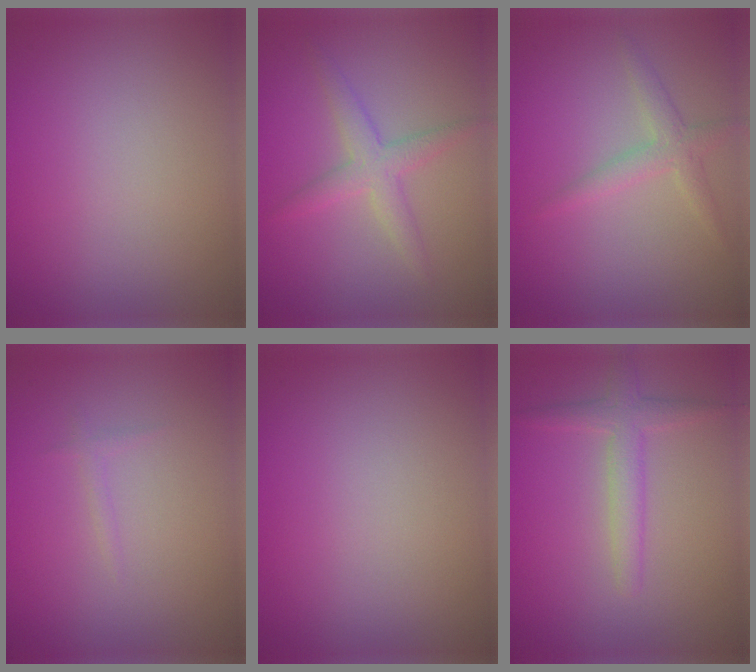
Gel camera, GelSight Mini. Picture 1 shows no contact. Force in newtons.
{"total": 2.7, "press": 2.7, "slide": 0.1}
{"total": 2.2, "press": 2.1, "slide": 0.1}
{"total": 0.7, "press": 0.7, "slide": 0.1}
{"total": 0.0}
{"total": 2.7, "press": 2.7, "slide": 0.1}